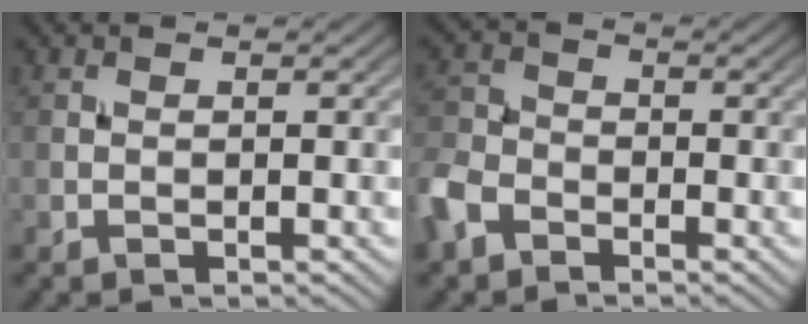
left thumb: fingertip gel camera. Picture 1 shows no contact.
{"total": 5.7, "force": [-3.6, 3.5, 2.7], "torque": [-0.074, -0.001, -0.089]}